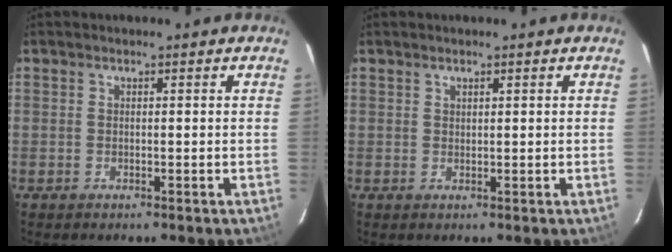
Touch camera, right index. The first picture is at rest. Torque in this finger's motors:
{"motor_torque": [-0.11, -0.06, -0.09, 0.00]}